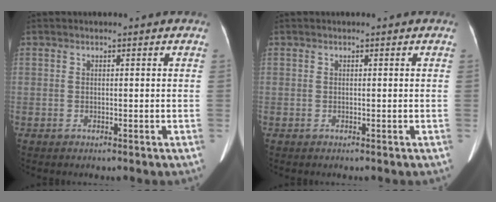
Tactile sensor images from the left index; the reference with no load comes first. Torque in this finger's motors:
{"motor_torque": [0.06, 0.06, 0.01, 0.00]}